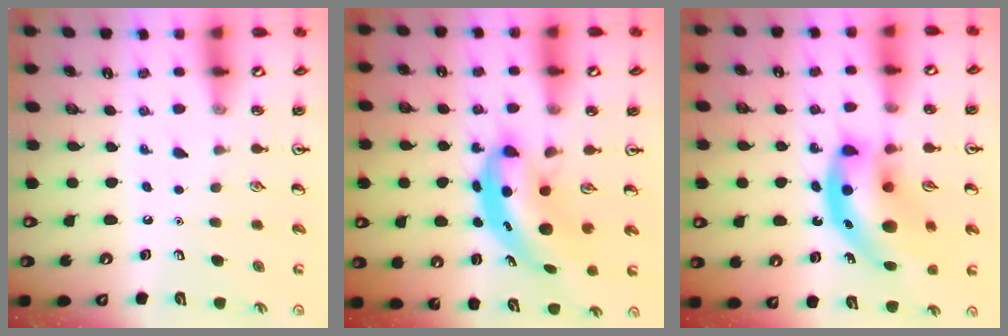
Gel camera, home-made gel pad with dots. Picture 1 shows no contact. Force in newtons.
{"total": 7.3, "press": 7.1, "slide": 1.9}
{"total": 18.2, "press": 17.8, "slide": 4.1}